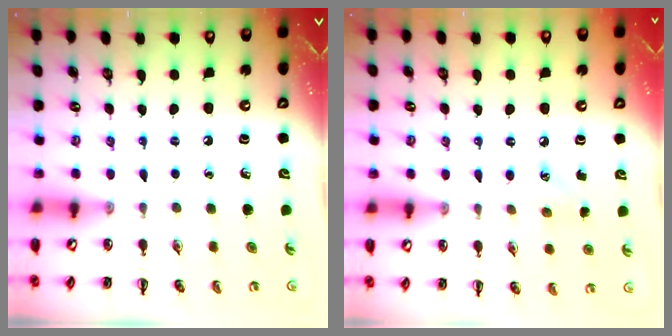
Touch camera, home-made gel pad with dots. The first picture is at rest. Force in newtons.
{"total": 5.7, "press": 5.5, "slide": 1.5}